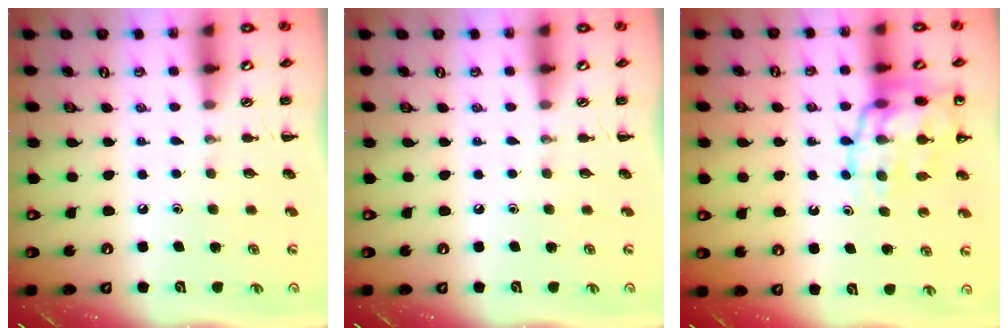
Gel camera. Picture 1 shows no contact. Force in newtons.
{"total": 0.0}
{"total": 18.7, "press": 18.4, "slide": 3.4}